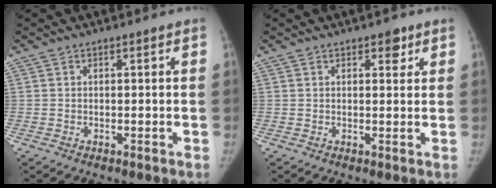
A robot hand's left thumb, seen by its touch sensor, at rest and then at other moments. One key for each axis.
{"total": 2.5, "fx": 1.4, "fy": 1.5, "fz": 1.4, "tx": -0.001, "ty": -0.005, "tz": 0.018}